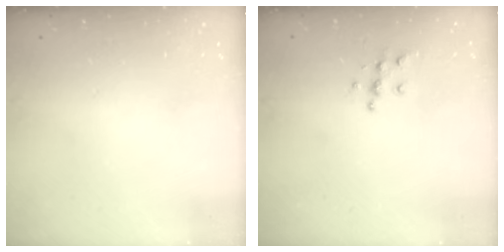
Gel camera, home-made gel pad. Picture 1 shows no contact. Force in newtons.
{"total": 5.4, "press": 5.4, "slide": 0.3}